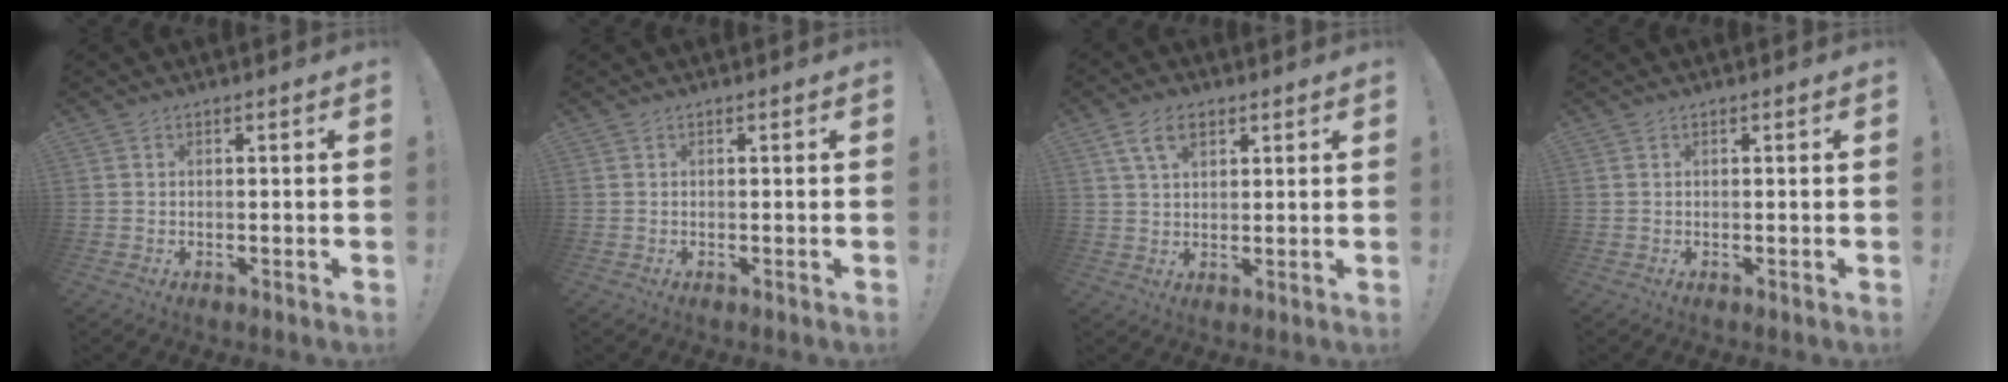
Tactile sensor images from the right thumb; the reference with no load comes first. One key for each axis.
{"total": 0.0}
{"total": 7.7, "fx": 3.8, "fy": 4.4, "fz": 5.0, "tx": -0.081, "ty": -0.003, "tz": 0.072}
{"total": 0.0}